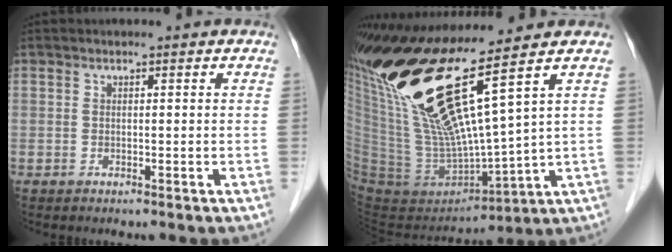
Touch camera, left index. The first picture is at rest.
{"total": 21.1, "force": [10.9, 0.4, 18.1], "torque": [-0.354, -0.012, 0.200]}